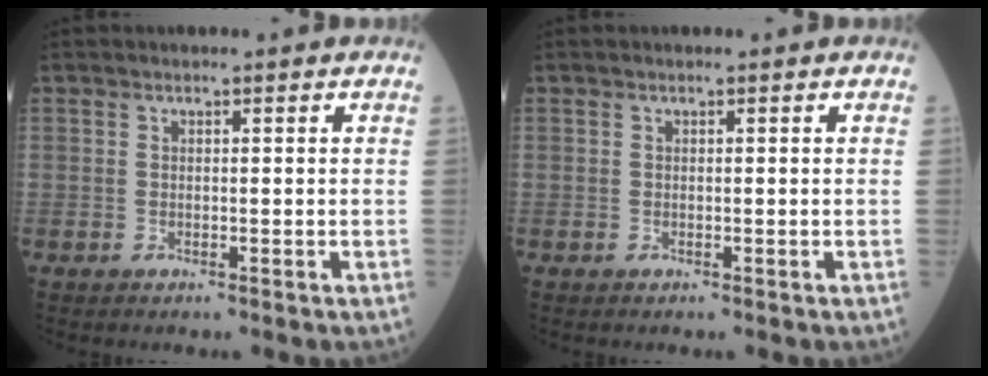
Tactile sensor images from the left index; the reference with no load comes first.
{"total": 0.0}